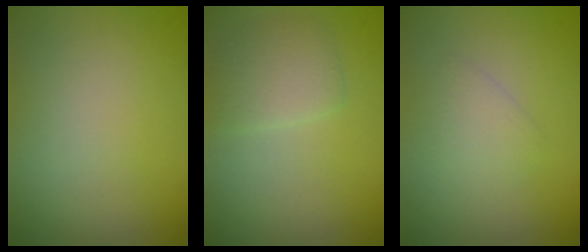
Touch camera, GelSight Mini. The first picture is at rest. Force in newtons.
{"total": 2.4, "press": 2.4, "slide": 0.0}
{"total": 1.6, "press": 1.6, "slide": 0.0}